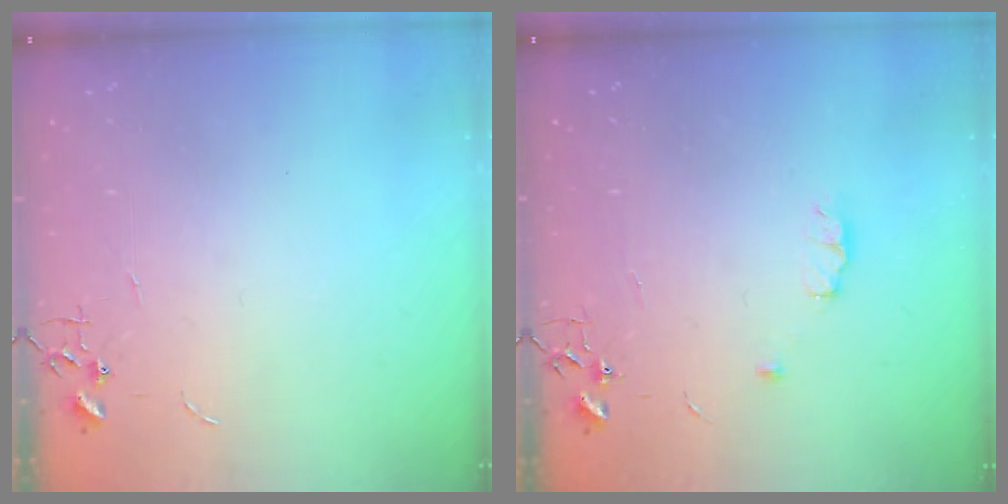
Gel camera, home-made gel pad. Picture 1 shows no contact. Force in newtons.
{"total": 6.0, "press": 6.0, "slide": 0.9}